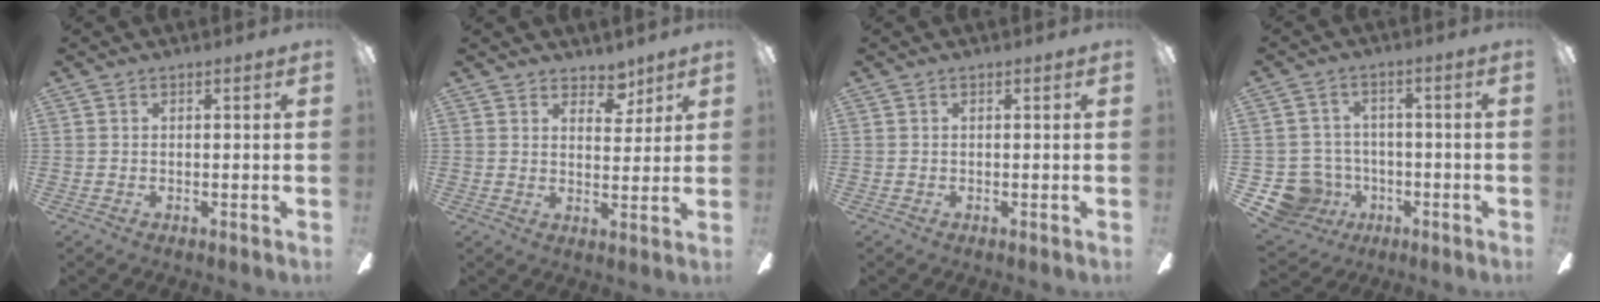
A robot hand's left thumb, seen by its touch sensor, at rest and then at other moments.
{"total": 5.6, "force": [4.5, 3.0, 1.6], "torque": [-0.004, -0.026, 0.077]}
{"total": 0.0}
{"total": 9.9, "force": [-3.7, 8.7, 2.8], "torque": [-0.095, 0.025, -0.060]}